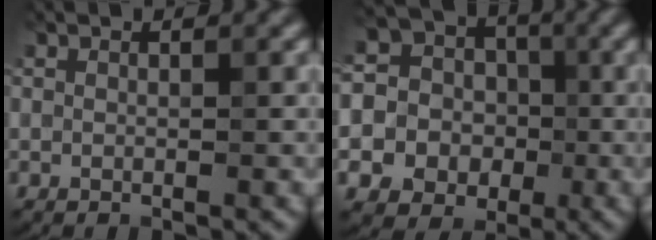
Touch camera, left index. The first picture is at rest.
{"total": 12.0, "force": [-2.3, 11.3, 3.4], "torque": [-0.111, 0.000, -0.053]}